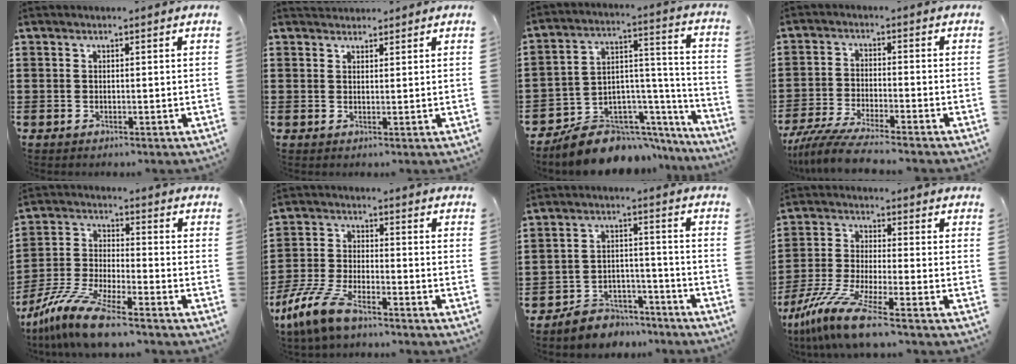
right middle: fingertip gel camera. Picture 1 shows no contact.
{"total": 1.6, "force": [1.5, 0.4, -0.3], "torque": [0.002, 0.004, 0.031]}
{"total": 9.9, "force": [-8.6, 4.5, 2.0], "torque": [-0.032, 0.026, -0.154]}
{"total": 5.9, "force": [-5.4, 0.0, 2.3], "torque": [-0.063, -0.016, -0.108]}
{"total": 10.2, "force": [-8.6, 0.9, 5.5], "torque": [-0.124, 0.005, -0.175]}
{"total": 8.6, "force": [-6.8, 2.1, 4.8], "torque": [-0.118, 0.001, -0.136]}
{"total": 5.6, "force": [-5.3, 1.6, 0.2], "torque": [-0.004, 0.018, -0.108]}
{"total": 9.3, "force": [-7.1, 0.5, 6.0], "torque": [-0.139, -0.011, -0.144]}